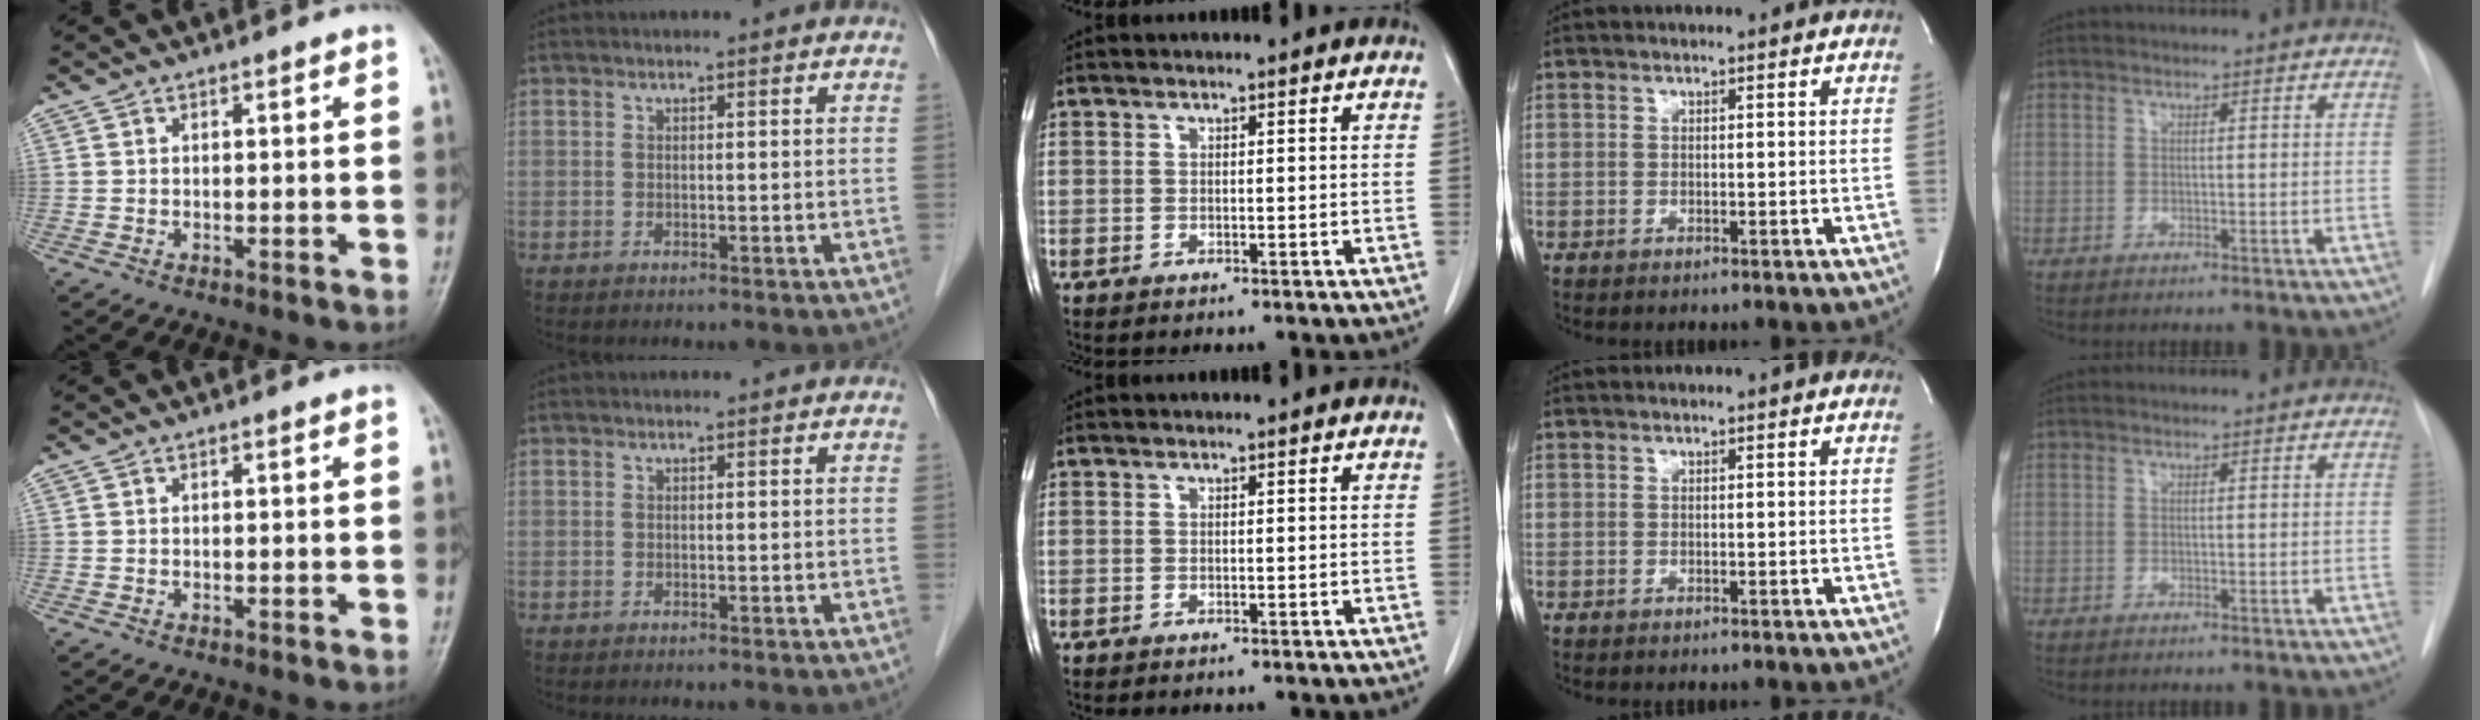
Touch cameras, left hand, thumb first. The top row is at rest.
{}